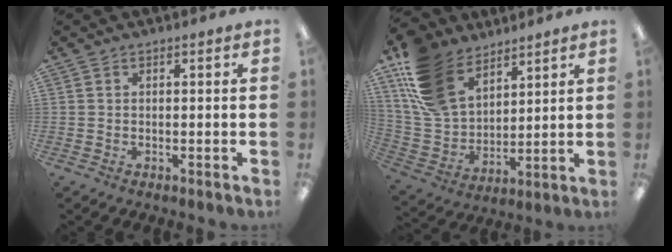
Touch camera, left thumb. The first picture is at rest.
{"total": 17.3, "force": [10.9, 10.8, 8.1], "torque": [-0.186, -0.040, 0.216]}